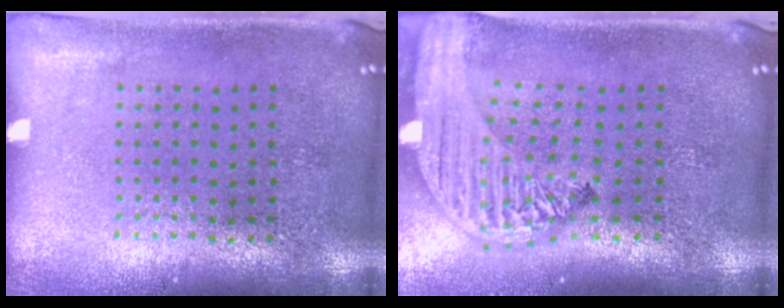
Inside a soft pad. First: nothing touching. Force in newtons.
{"total": 2.8, "press": 2.3, "slide": 1.6}